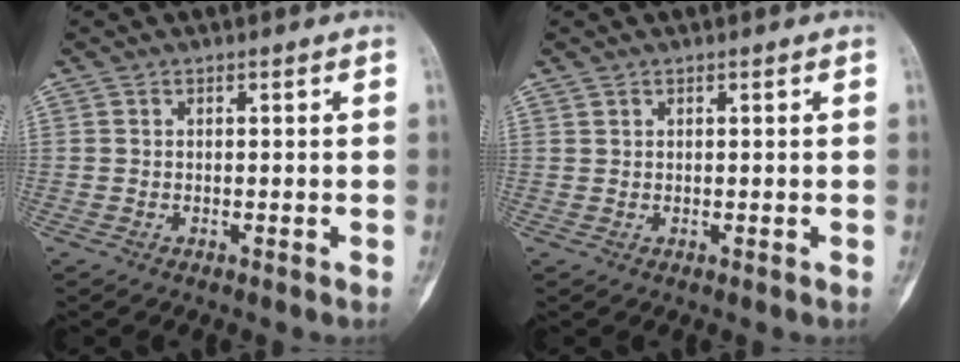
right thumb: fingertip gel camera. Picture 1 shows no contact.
{"total": 0.6, "force": [0.5, 0.3, 0.0], "torque": [0.004, -0.003, 0.008]}